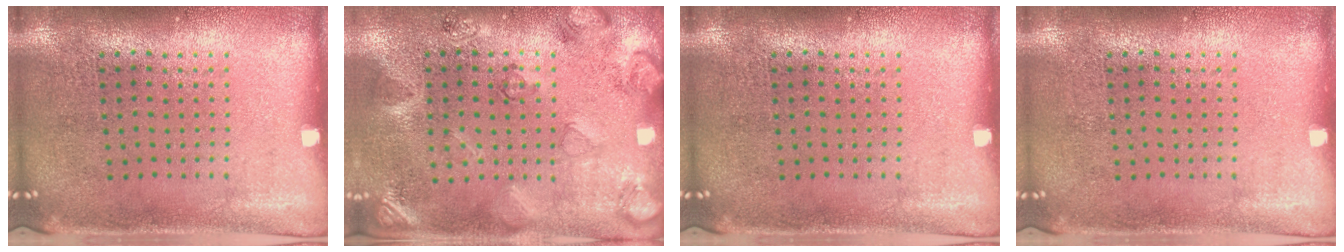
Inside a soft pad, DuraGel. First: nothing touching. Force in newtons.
{"total": 2.6, "press": 1.7, "slide": 1.9}
{"total": 0.0}
{"total": 0.0}